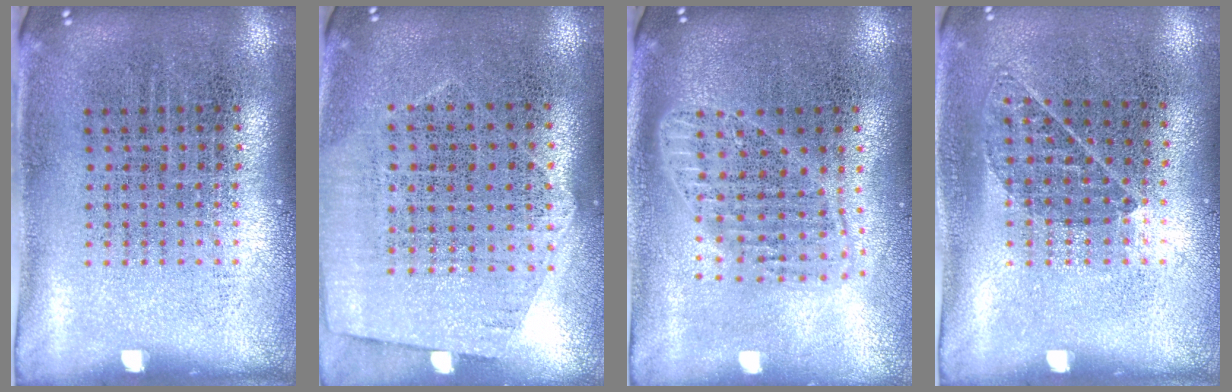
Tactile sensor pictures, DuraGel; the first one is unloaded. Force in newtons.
{"total": 1.3, "press": 1.1, "slide": 0.7}
{"total": 1.7, "press": 1.4, "slide": 0.9}
{"total": 0.8, "press": 0.6, "slide": 0.5}